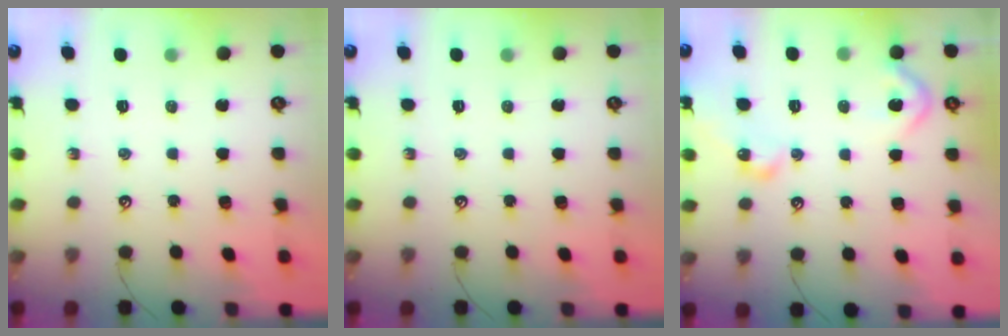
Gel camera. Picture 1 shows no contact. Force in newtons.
{"total": 0.0}
{"total": 9.2, "press": 9.2, "slide": 1.1}